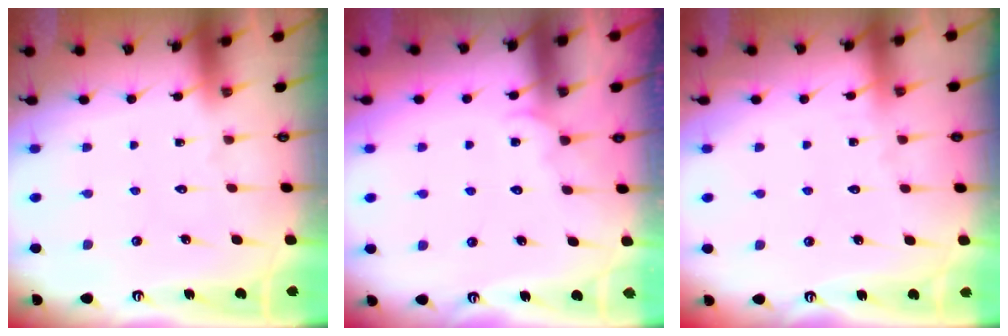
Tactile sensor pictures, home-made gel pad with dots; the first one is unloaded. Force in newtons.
{"total": 3.2, "press": 3.1, "slide": 0.4}
{"total": 3.3, "press": 3.3, "slide": 0.3}